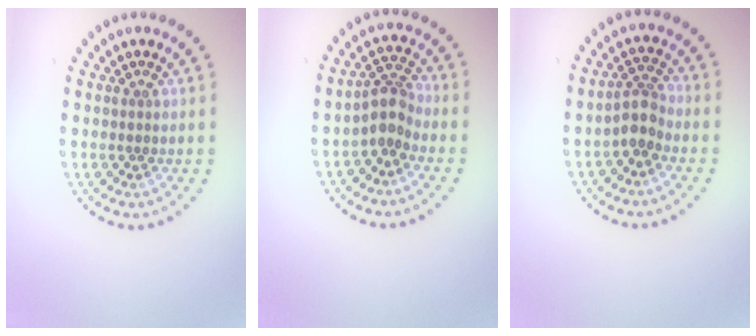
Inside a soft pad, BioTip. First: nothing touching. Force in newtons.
{"total": 2.8, "press": 2.1, "slide": 1.9}
{"total": 2.5, "press": 2.1, "slide": 1.3}